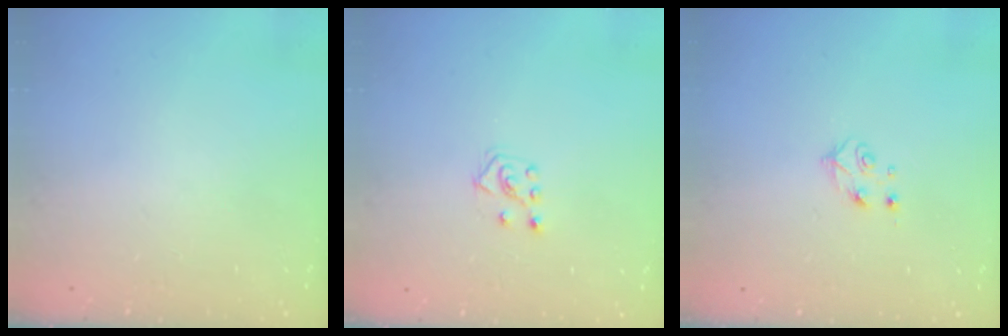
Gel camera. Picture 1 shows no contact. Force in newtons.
{"total": 4.6, "press": 4.5, "slide": 0.8}
{"total": 4.2, "press": 4.1, "slide": 0.6}